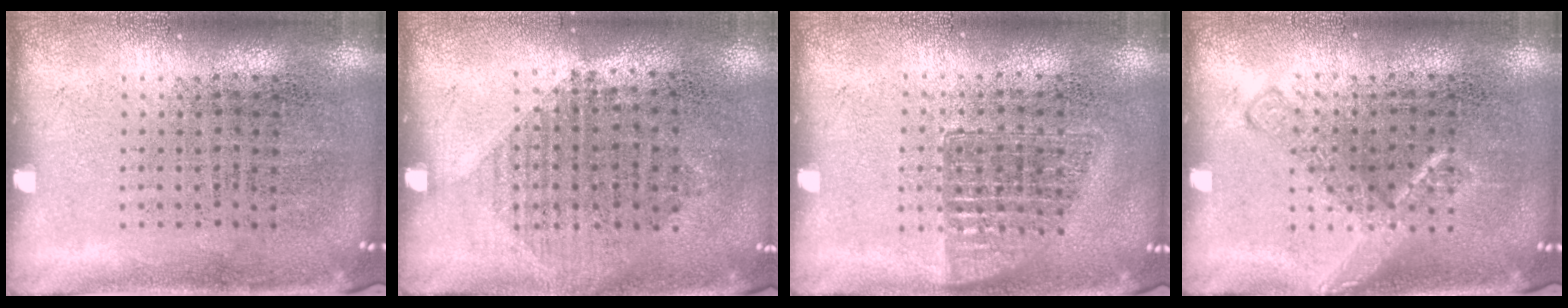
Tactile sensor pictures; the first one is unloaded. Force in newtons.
{"total": 0.9, "press": 0.9, "slide": 0.4}
{"total": 1.1, "press": 1.0, "slide": 0.6}
{"total": 2.3, "press": 2.3, "slide": 0.4}